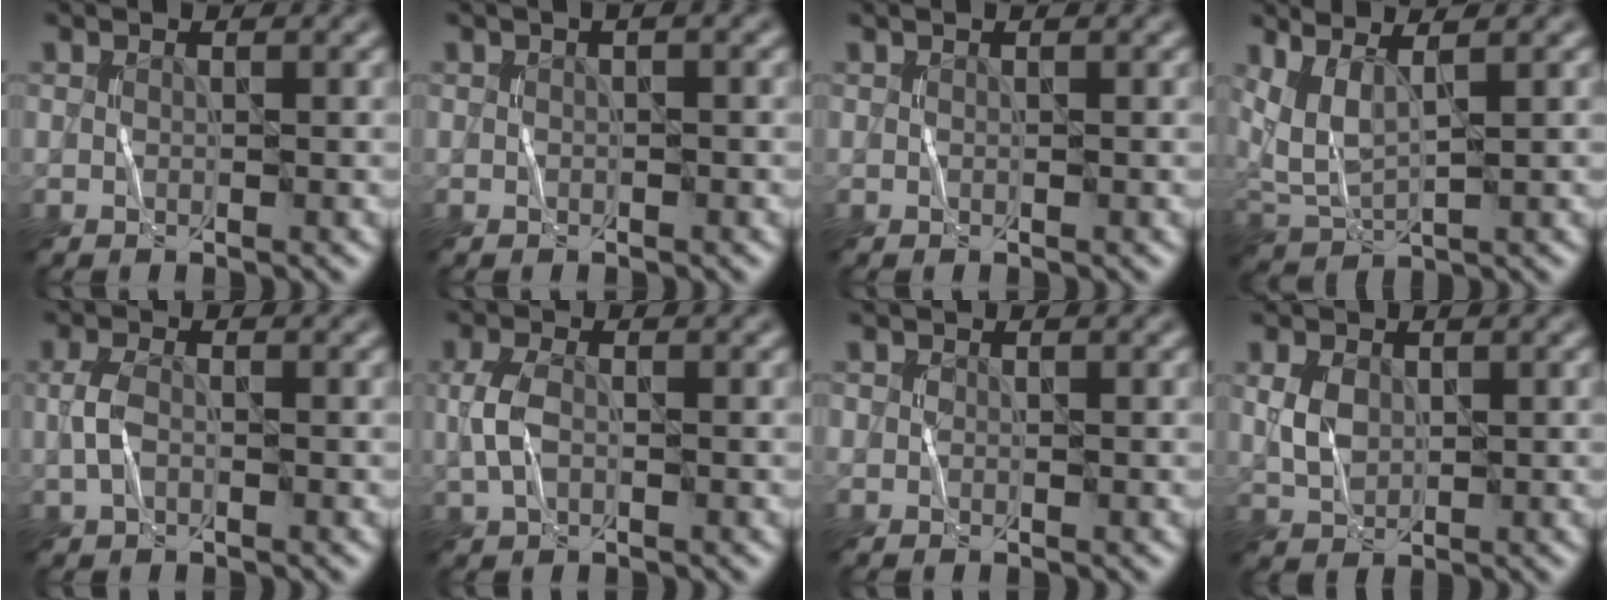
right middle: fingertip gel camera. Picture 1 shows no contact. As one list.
[{"total": 1.1, "force": [0.3, 0.2, 1.0], "torque": [-0.017, -0.002, 0.002]}, {"total": 0.0}, {"total": 4.0, "force": [2.1, 1.1, 3.2], "torque": [-0.079, 0.000, 0.052]}, {"total": 2.2, "force": [-0.3, 1.3, 1.8], "torque": [-0.043, 0.002, -0.008]}, {"total": 2.8, "force": [-0.2, 1.8, 2.2], "torque": [-0.056, 0.001, -0.005]}, {"total": 0.0}, {"total": 2.7, "force": [0.6, 2.0, 1.7], "torque": [-0.040, 0.000, 0.015]}]